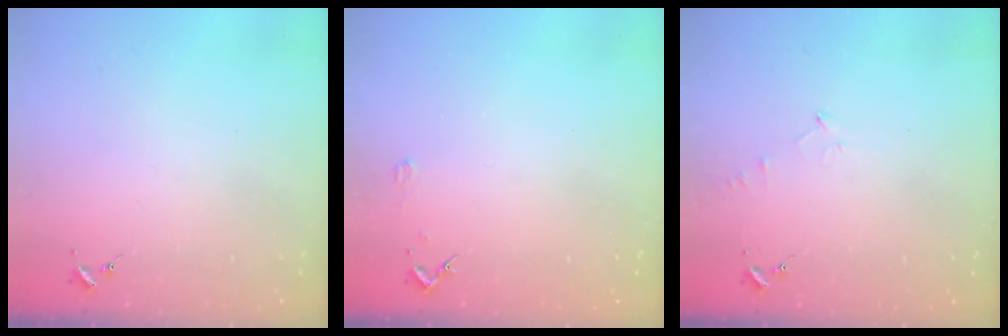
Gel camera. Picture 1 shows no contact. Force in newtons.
{"total": 2.0, "press": 2.0, "slide": 0.2}
{"total": 4.1, "press": 4.1, "slide": 0.5}